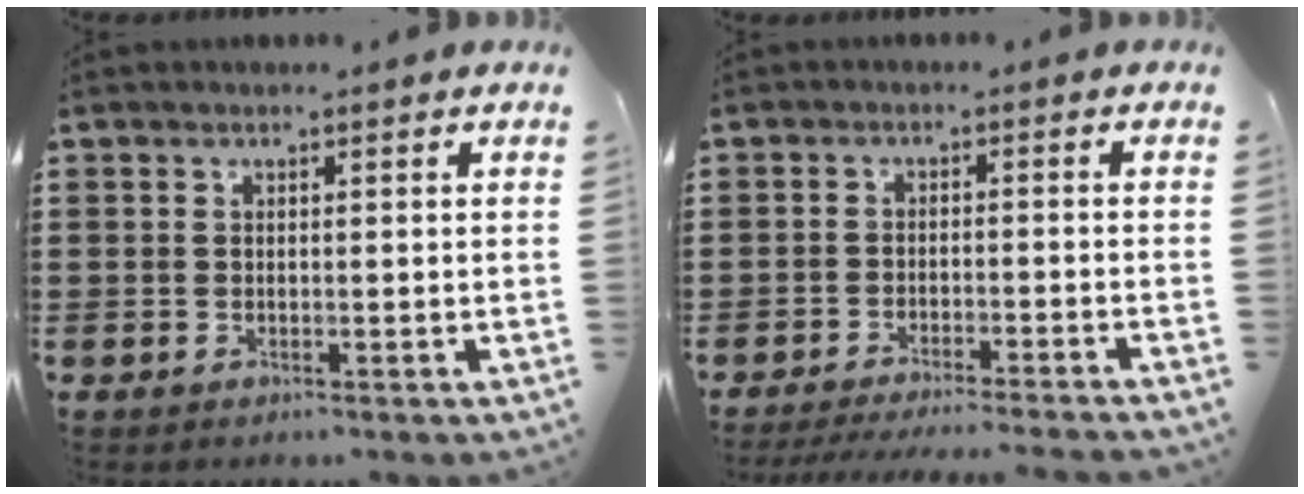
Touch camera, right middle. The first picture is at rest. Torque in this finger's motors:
{"motor_torque": [0.04, -0.01, 0.34, 0.12]}